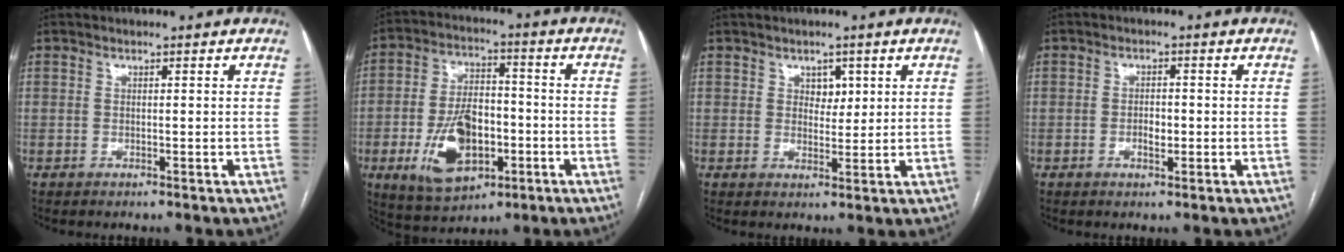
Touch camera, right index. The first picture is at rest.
{"total": 13.1, "force": [-4.2, 7.0, 10.3], "torque": [-0.203, 0.006, -0.065]}
{"total": 2.7, "force": [1.2, 1.9, 1.5], "torque": [-0.017, 0.002, 0.019]}
{"total": 2.4, "force": [-0.7, 1.1, 2.0], "torque": [-0.035, 0.003, -0.010]}